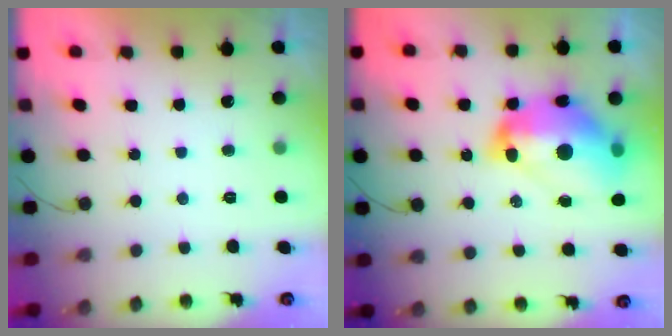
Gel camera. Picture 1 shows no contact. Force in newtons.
{"total": 20.0, "press": 19.9, "slide": 1.4}